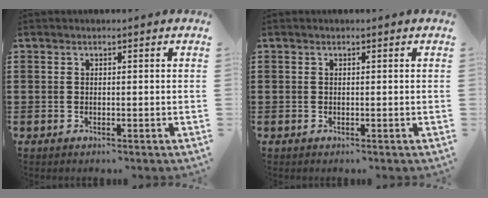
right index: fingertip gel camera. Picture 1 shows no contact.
{"total": 0.0}